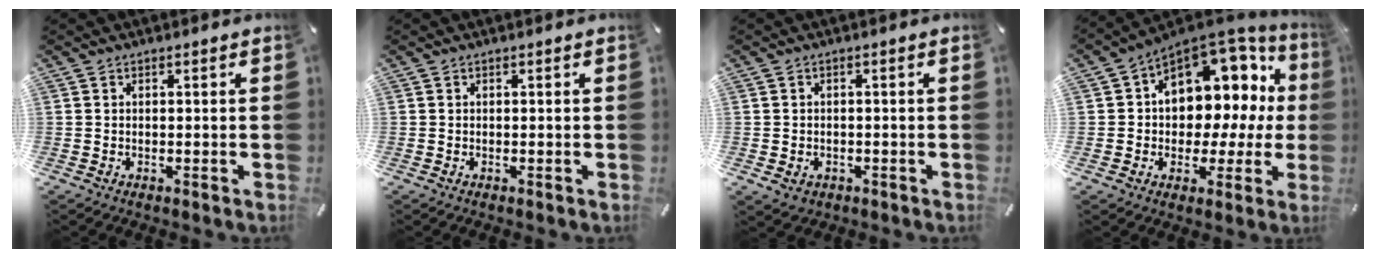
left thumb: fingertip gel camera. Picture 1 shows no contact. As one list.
[{"total": 0.0}, {"total": 2.3, "force": [-0.8, 2.0, 0.8], "torque": [-0.013, 0.005, -0.017]}, {"total": 12.0, "force": [4.7, 9.0, 6.5], "torque": [-0.086, -0.056, 0.084]}]